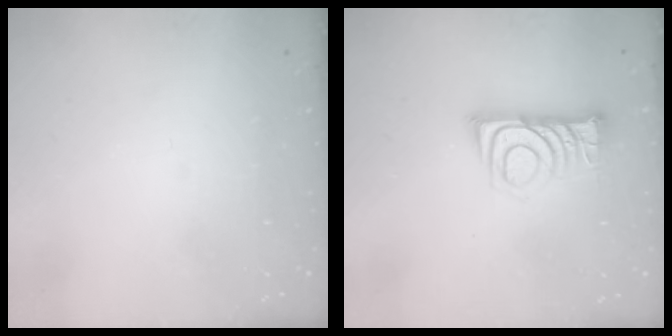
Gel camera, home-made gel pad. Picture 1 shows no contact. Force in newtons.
{"total": 11.1, "press": 11.0, "slide": 1.0}